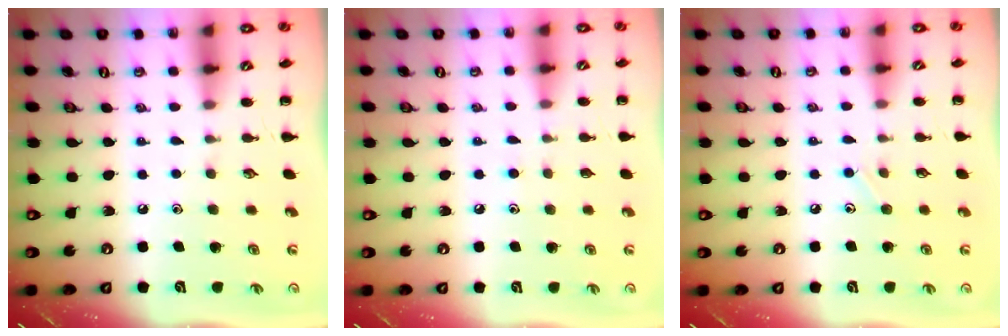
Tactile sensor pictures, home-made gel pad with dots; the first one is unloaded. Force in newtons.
{"total": 4.3, "press": 3.9, "slide": 1.8}
{"total": 6.6, "press": 6.2, "slide": 2.3}